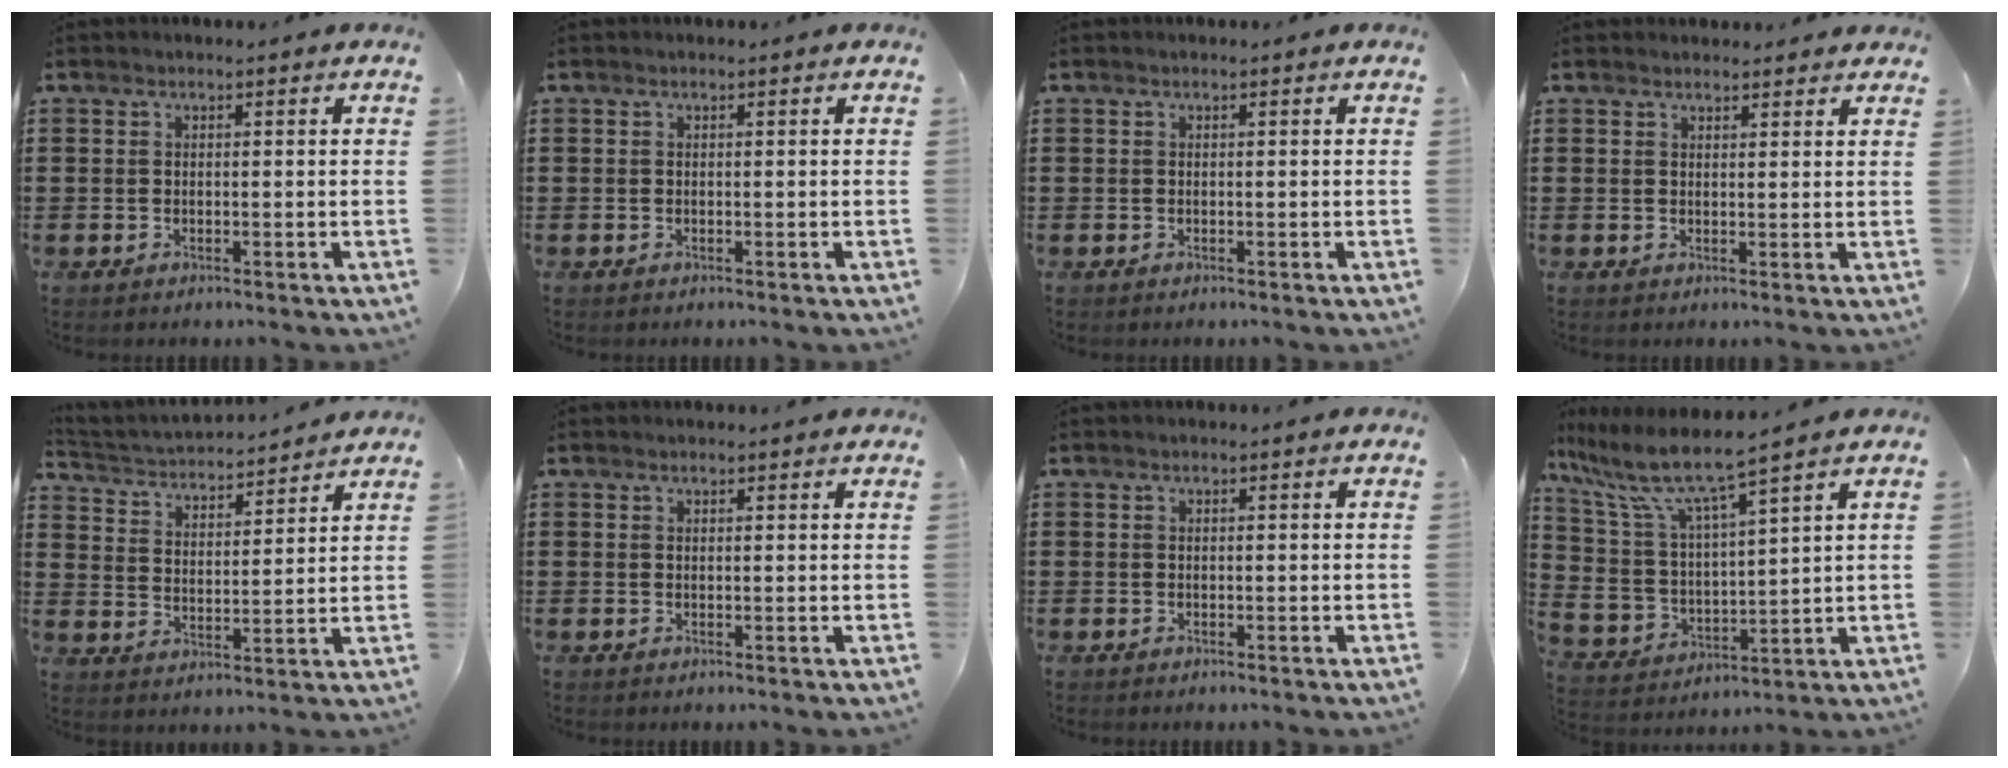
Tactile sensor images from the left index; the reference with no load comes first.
{"total": 0.0}
{"total": 0.0}
{"total": 1.7, "force": [1.6, 0.4, 0.2], "torque": [-0.006, 0.003, 0.032]}
{"total": 3.4, "force": [3.4, 0.3, 0.3], "torque": [-0.026, -0.027, 0.053]}
{"total": 0.6, "force": [0.6, 0.0, 0.2], "torque": [-0.004, 0.000, 0.011]}
{"total": 0.0}
{"total": 7.7, "force": [5.8, 1.4, 4.9], "torque": [-0.128, -0.031, 0.091]}